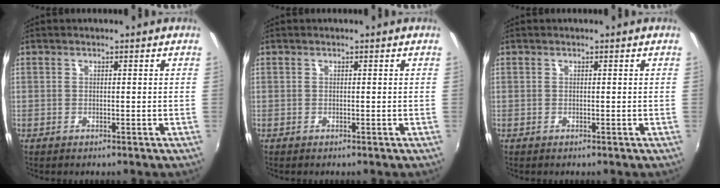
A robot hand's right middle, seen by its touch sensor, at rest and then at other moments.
{"total": 0.0}
{"total": 0.0}